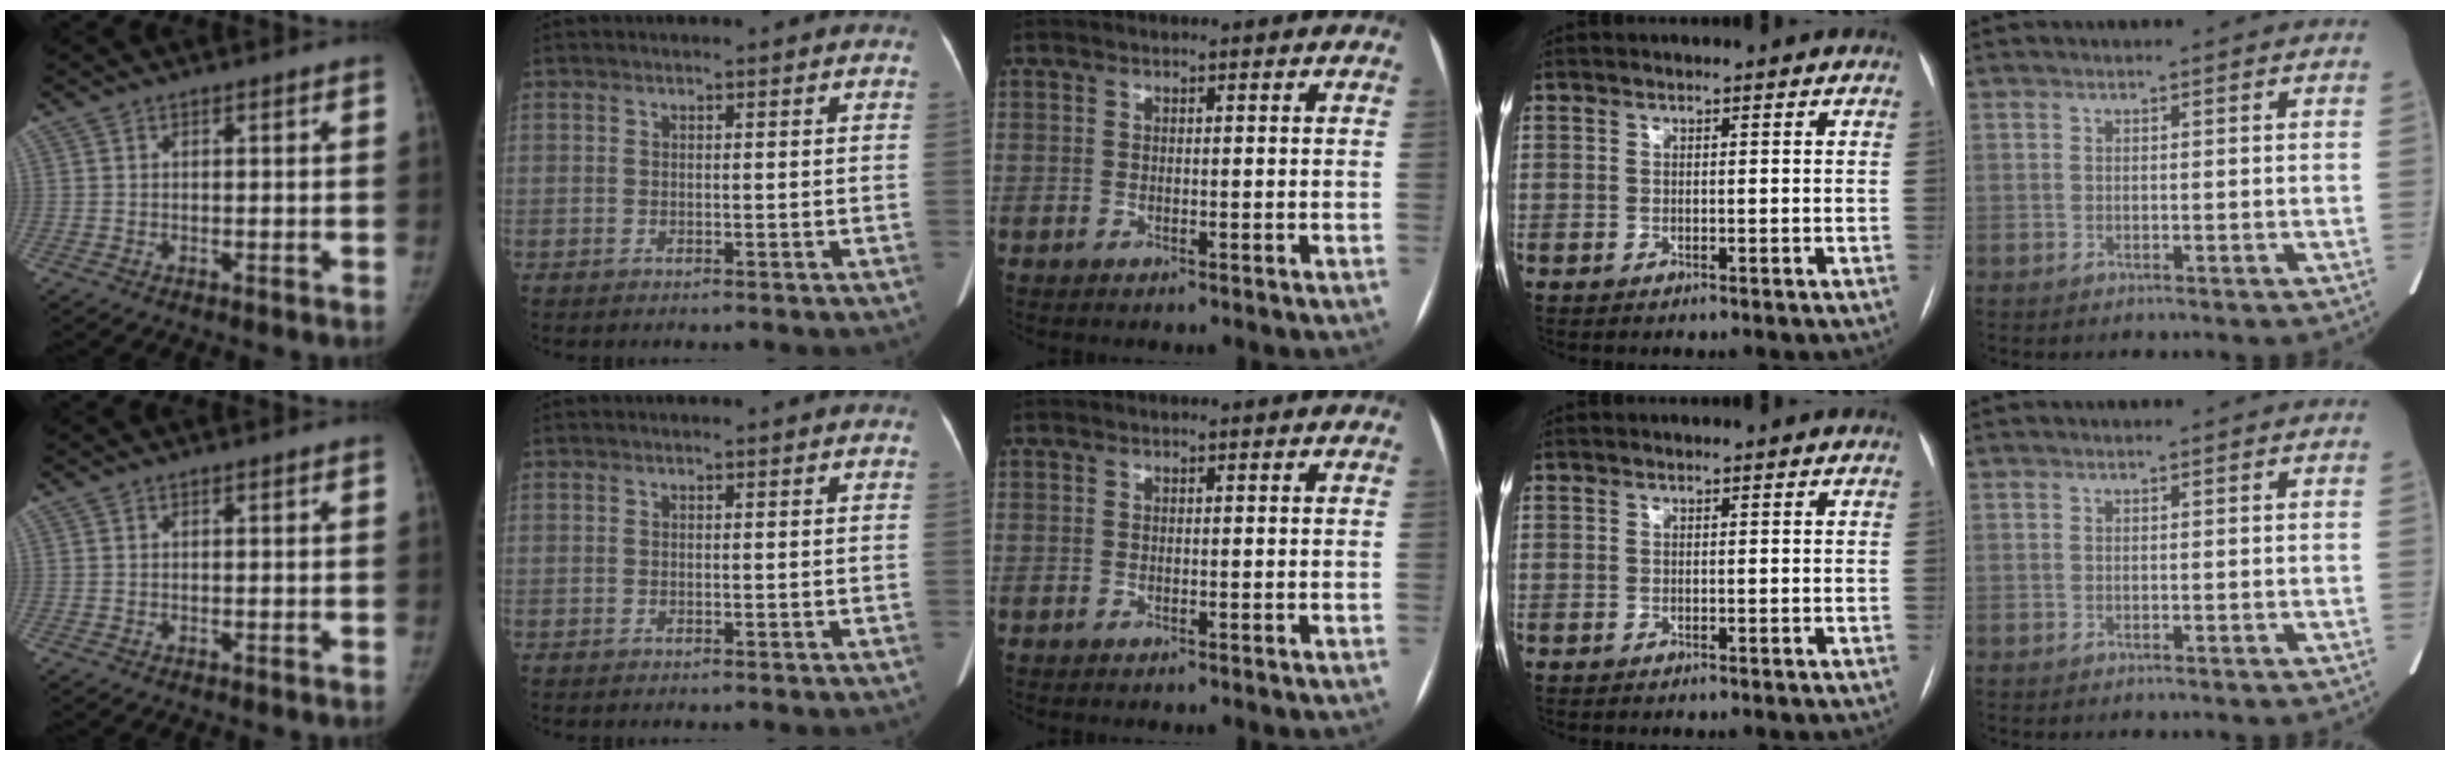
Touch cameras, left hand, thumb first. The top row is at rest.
{}